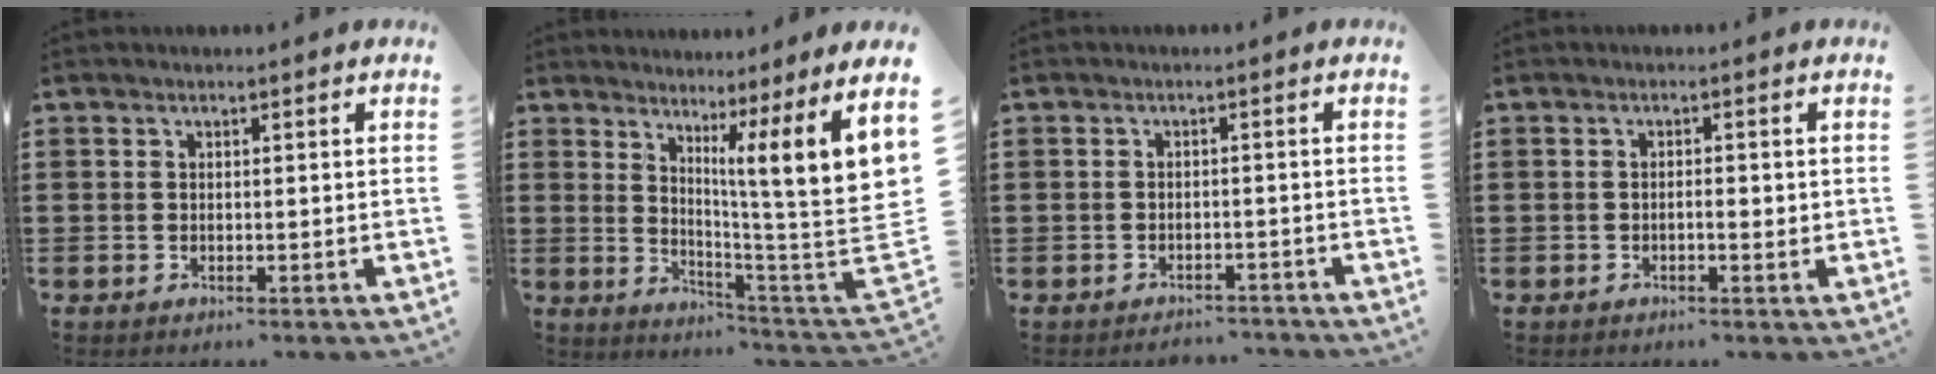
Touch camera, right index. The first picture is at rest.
{"total": 9.0, "force": [4.9, -0.4, 7.6], "torque": [-0.137, -0.066, 0.068]}
{"total": 2.0, "force": [-2.0, 0.4, -0.2], "torque": [-0.002, 0.003, -0.046]}
{"total": 1.5, "force": [-0.4, 0.4, 1.4], "torque": [-0.026, 0.002, -0.008]}